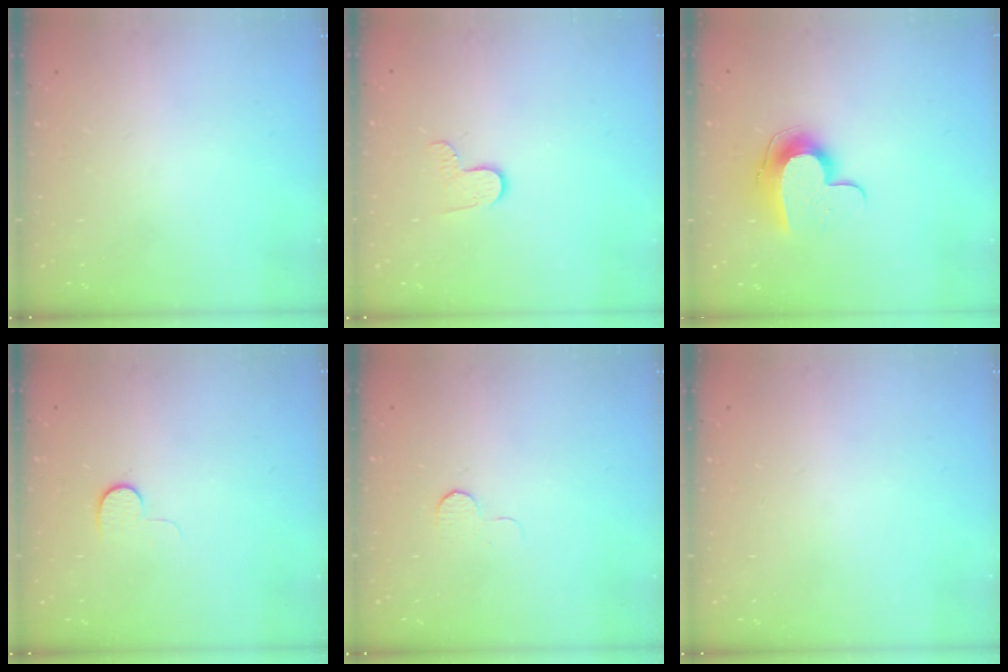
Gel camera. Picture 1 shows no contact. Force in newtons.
{"total": 6.4, "press": 6.4, "slide": 0.5}
{"total": 10.2, "press": 10.2, "slide": 0.1}
{"total": 4.8, "press": 4.7, "slide": 0.5}
{"total": 3.7, "press": 3.7, "slide": 0.3}
{"total": 0.8, "press": 0.5, "slide": 0.6}